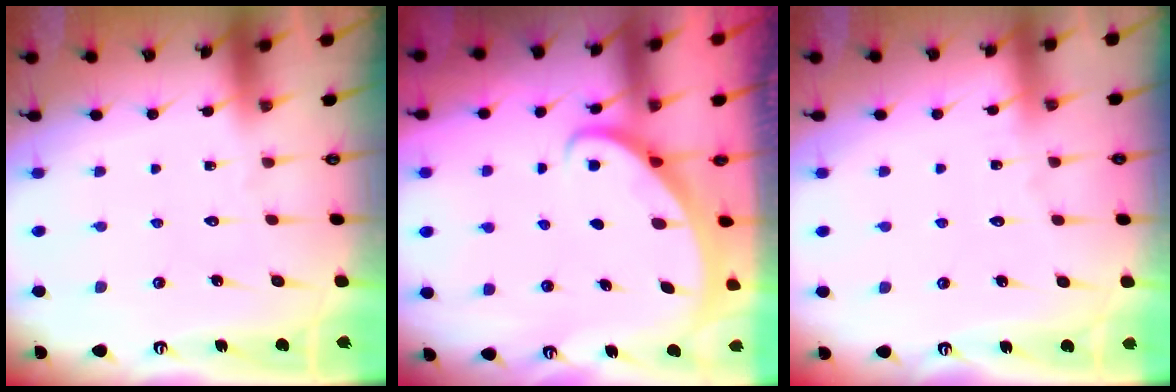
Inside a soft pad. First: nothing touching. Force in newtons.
{"total": 2.7, "press": 2.7, "slide": 0.1}
{"total": 2.4, "press": 2.4, "slide": 0.3}